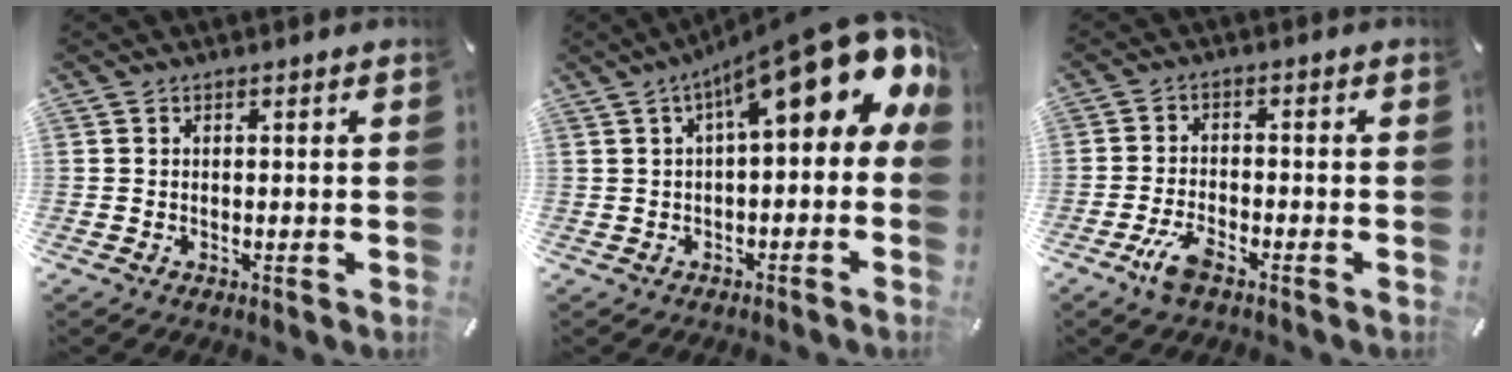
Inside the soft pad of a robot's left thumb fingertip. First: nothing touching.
{"total": 18.1, "force": [8.9, 5.5, 14.8], "torque": [-0.215, -0.075, 0.145]}
{"total": 5.5, "force": [-3.3, 2.1, 3.8], "torque": [-0.091, 0.006, -0.066]}